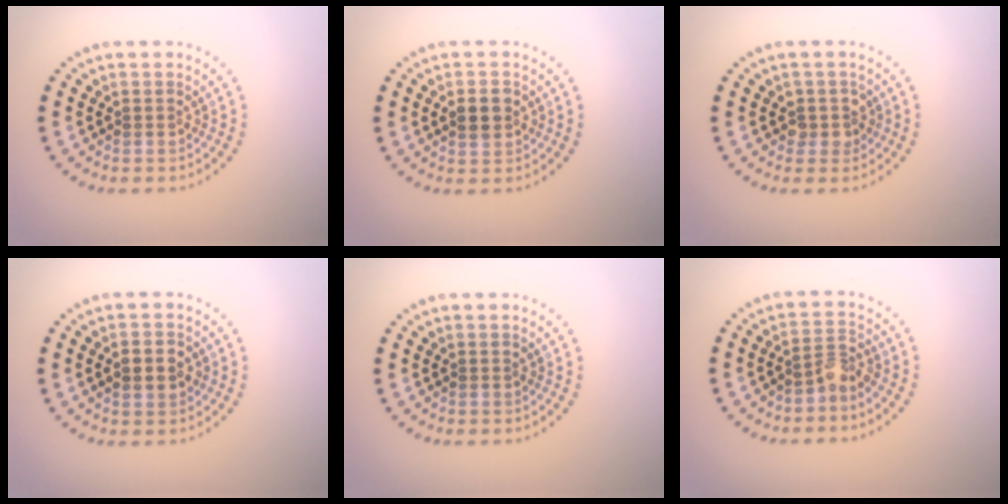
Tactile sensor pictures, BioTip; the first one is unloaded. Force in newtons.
{"total": 2.7, "press": 2.7, "slide": 0.1}
{"total": 1.8, "press": 1.5, "slide": 1.0}
{"total": 2.5, "press": 2.5, "slide": 0.0}
{"total": 0.0}
{"total": 2.1, "press": 1.5, "slide": 1.4}